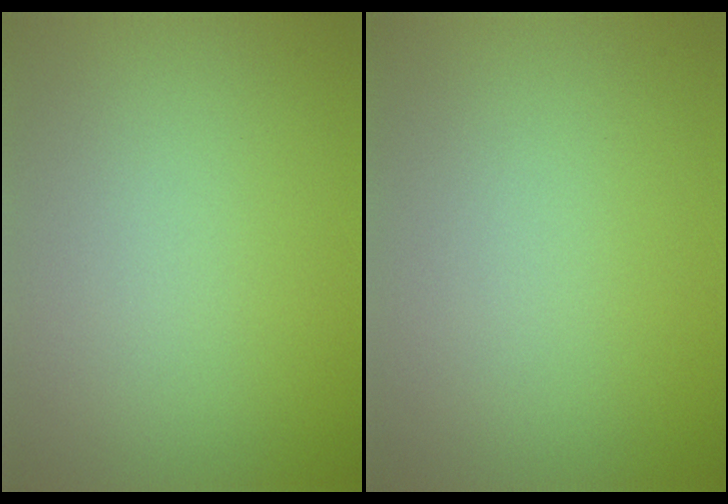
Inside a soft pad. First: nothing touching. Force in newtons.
{"total": 0.0}